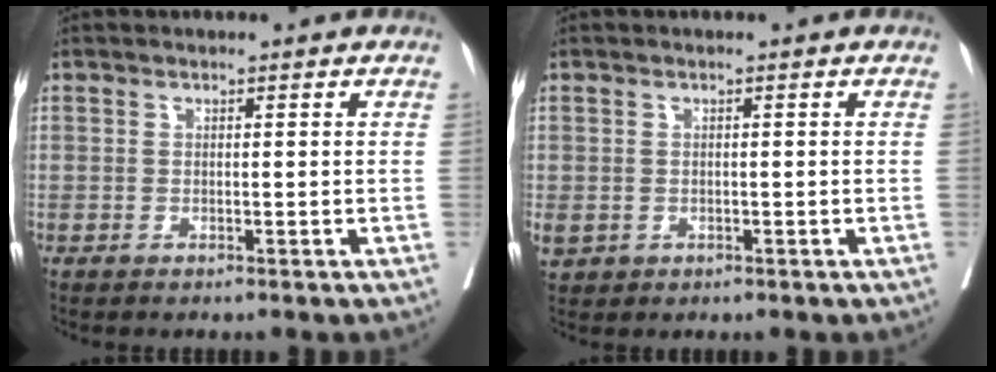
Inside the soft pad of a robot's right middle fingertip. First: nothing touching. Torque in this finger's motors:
{"motor_torque": [0.18, -0.14, 0.26, 0.05]}